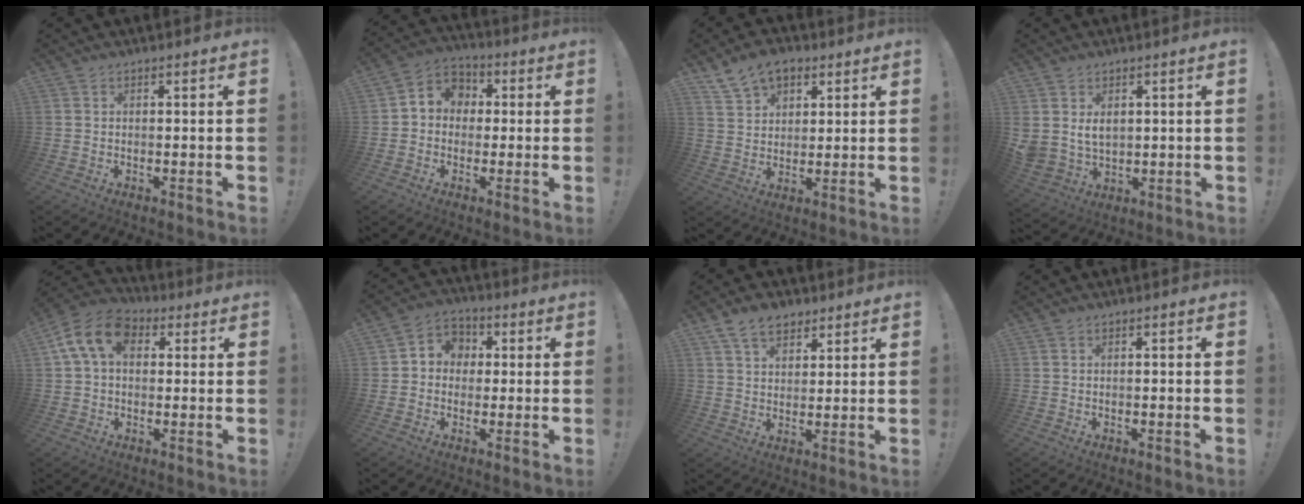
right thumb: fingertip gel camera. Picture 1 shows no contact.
{"total": 6.9, "force": [-0.2, 6.4, 2.5], "torque": [-0.036, 0.011, 0.003]}
{"total": 9.4, "force": [6.2, 6.0, 3.8], "torque": [-0.071, -0.027, 0.122]}
{"total": 6.2, "force": [3.0, 4.7, 2.8], "torque": [-0.056, -0.018, 0.059]}
{"total": 12.4, "force": [3.5, 8.3, 8.4], "torque": [-0.159, 0.004, 0.069]}
{"total": 6.4, "force": [-0.3, 6.1, 2.2], "torque": [-0.029, 0.009, -0.001]}
{"total": 8.2, "force": [5.3, 5.0, 3.8], "torque": [-0.065, -0.016, 0.101]}
{"total": 0.6, "force": [-0.5, 0.0, 0.4], "torque": [-0.006, 0.000, -0.008]}